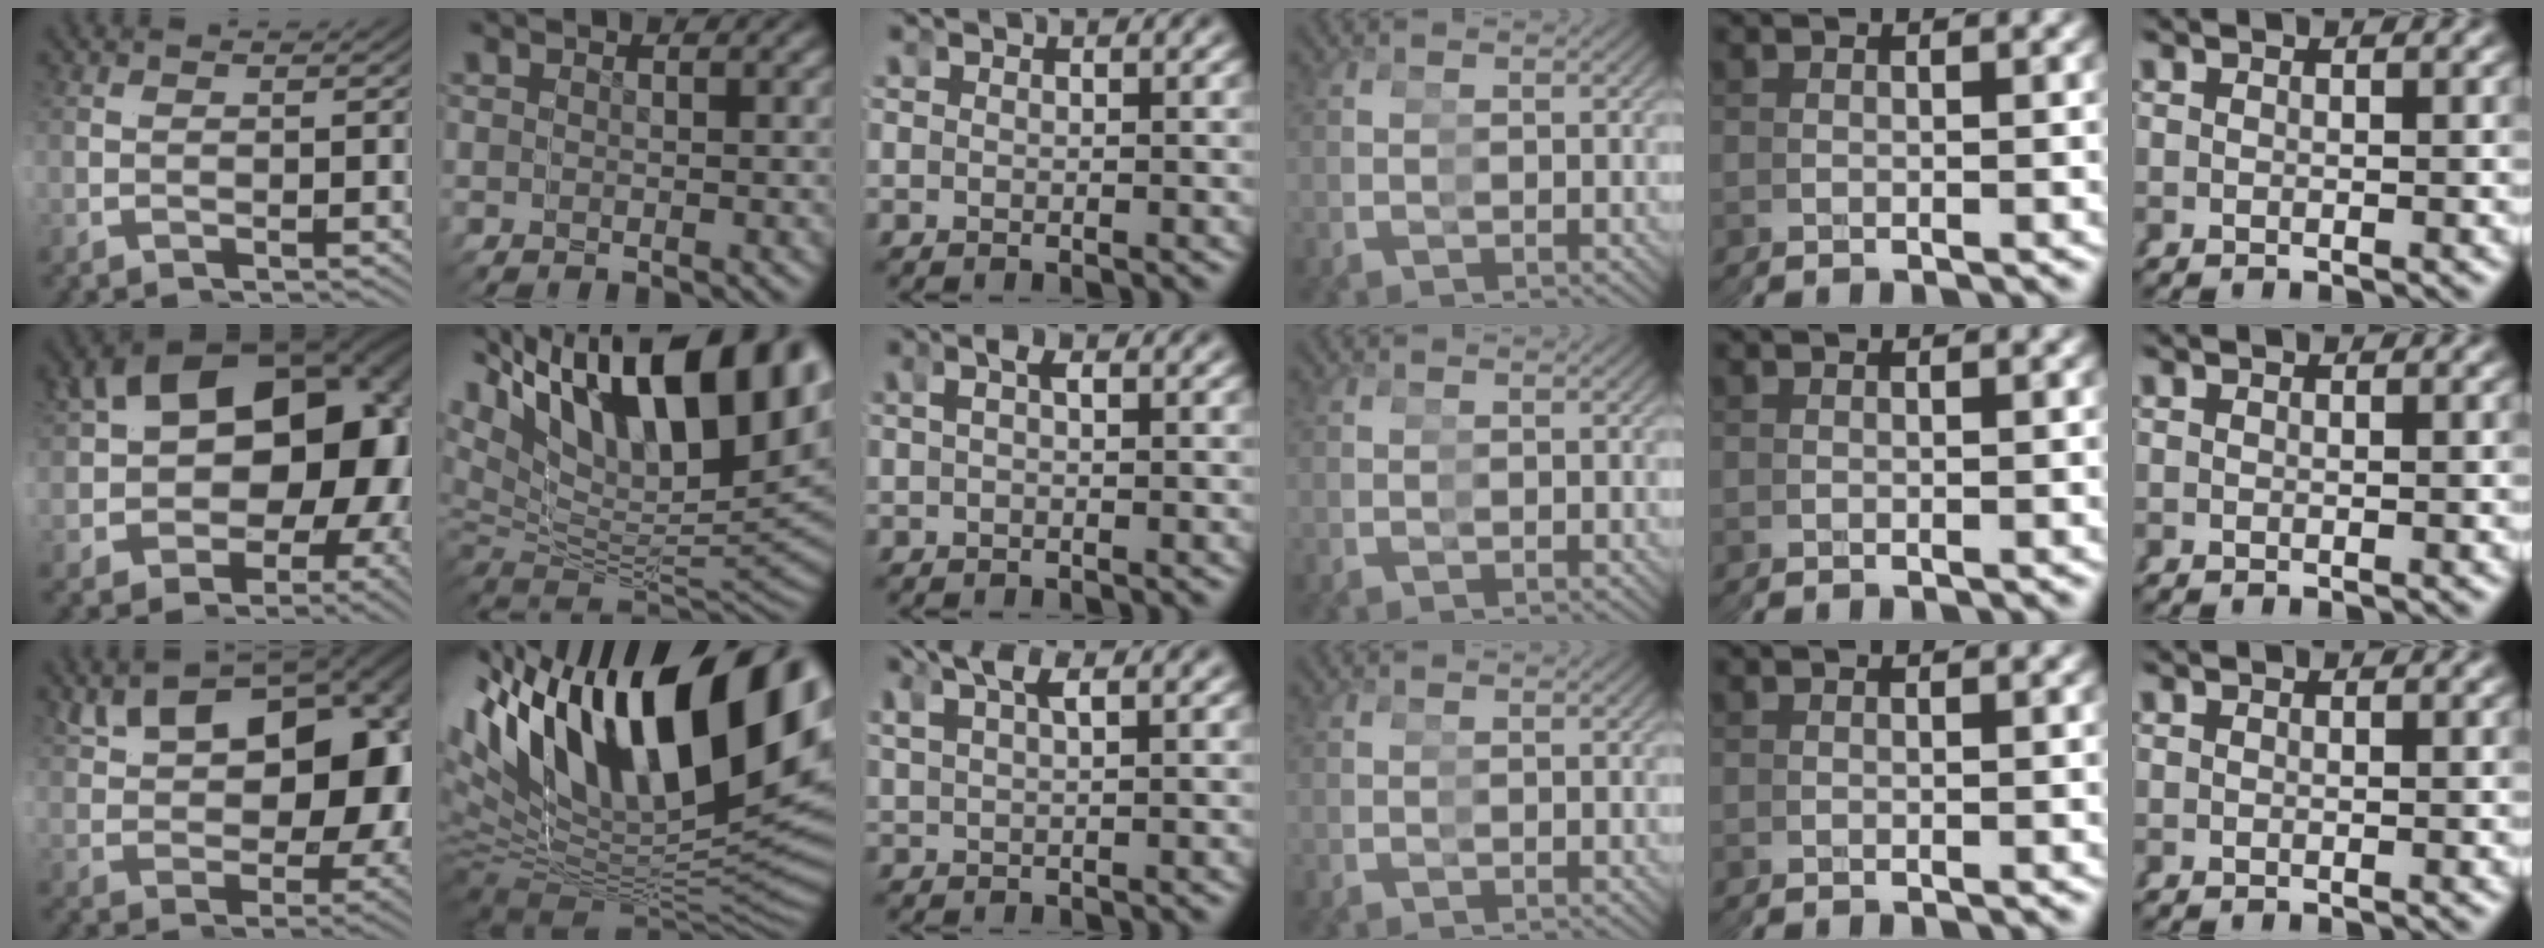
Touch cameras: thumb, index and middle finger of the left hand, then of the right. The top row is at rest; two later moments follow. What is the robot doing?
{"motion": "grasp_and_lifting", "object": "pipette"}